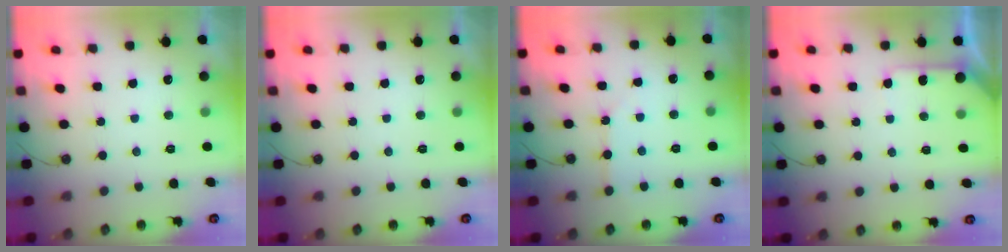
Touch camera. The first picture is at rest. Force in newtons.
{"total": 0.0}
{"total": 3.6, "press": 3.5, "slide": 0.6}
{"total": 5.4, "press": 5.4, "slide": 0.4}